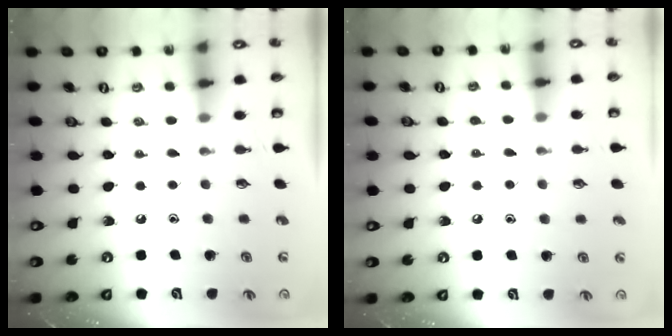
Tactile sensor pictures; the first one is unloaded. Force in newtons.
{"total": 5.3, "press": 5.2, "slide": 0.5}